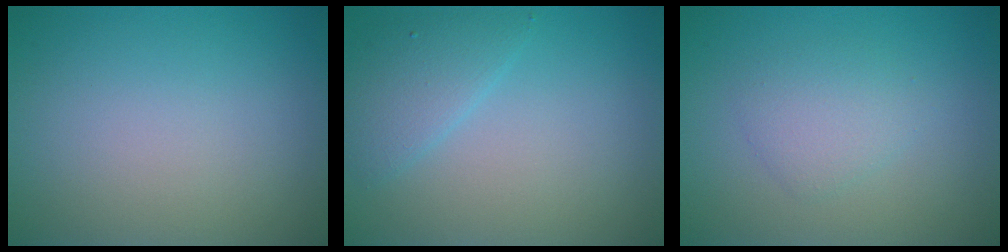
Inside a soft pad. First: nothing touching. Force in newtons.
{"total": 2.6, "press": 2.6, "slide": 0.1}
{"total": 2.2, "press": 2.2, "slide": 0.0}